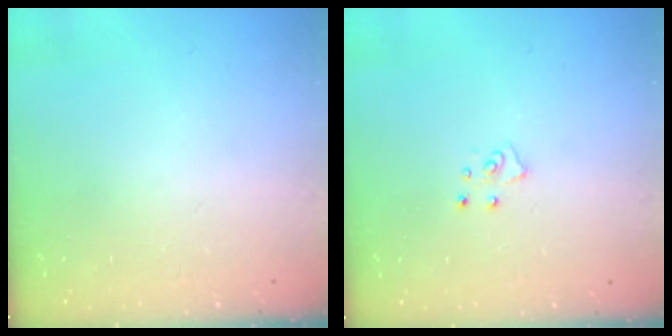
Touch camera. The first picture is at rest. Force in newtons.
{"total": 5.7, "press": 5.7, "slide": 0.4}